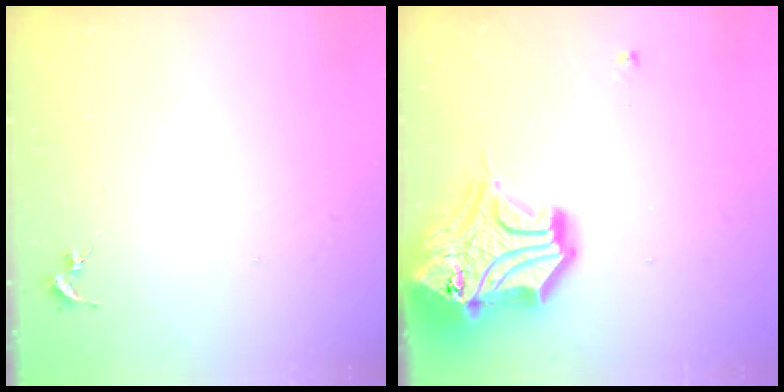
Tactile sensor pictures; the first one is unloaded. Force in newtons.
{"total": 23.5, "press": 23.3, "slide": 3.4}